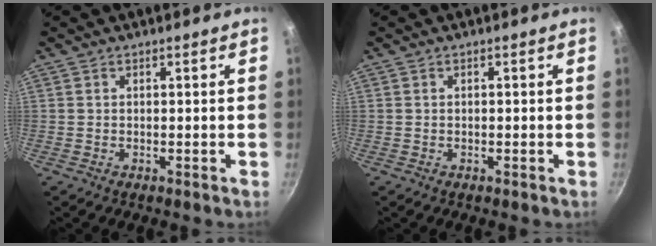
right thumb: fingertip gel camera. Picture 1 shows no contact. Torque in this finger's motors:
{"motor_torque": [-0.18, -0.06, -0.18, 0.29, 0.10]}